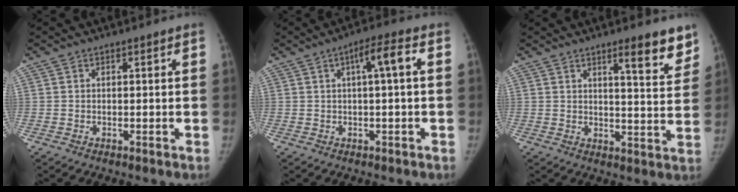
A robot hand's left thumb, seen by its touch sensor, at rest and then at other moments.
{"total": 5.2, "force": [0.9, 0.6, 5.1], "torque": [-0.085, 0.023, 0.014]}
{"total": 8.9, "force": [6.1, 1.6, 6.3], "torque": [-0.059, -0.040, 0.082]}